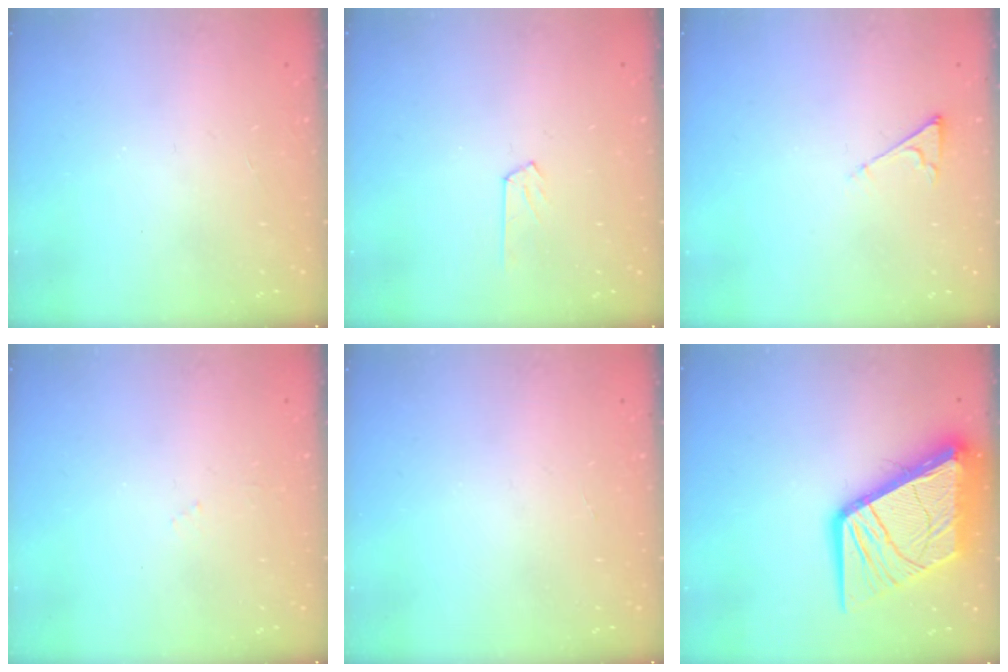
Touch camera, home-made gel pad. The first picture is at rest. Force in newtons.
{"total": 6.4, "press": 6.3, "slide": 0.5}
{"total": 3.3, "press": 3.2, "slide": 0.6}
{"total": 3.1, "press": 3.1, "slide": 0.4}
{"total": 0.0}
{"total": 20.5, "press": 20.3, "slide": 2.5}